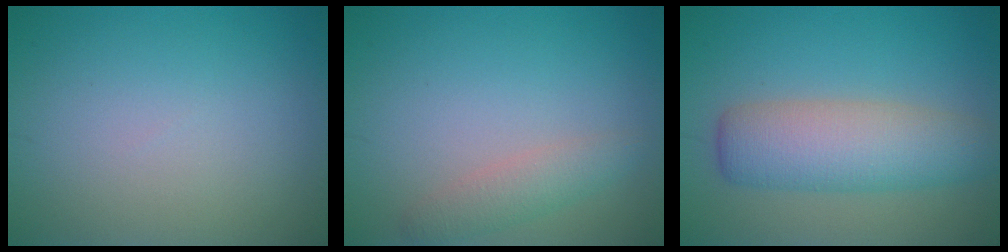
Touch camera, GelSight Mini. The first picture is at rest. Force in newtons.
{"total": 2.1, "press": 2.1, "slide": 0.1}
{"total": 6.2, "press": 6.2, "slide": 0.2}